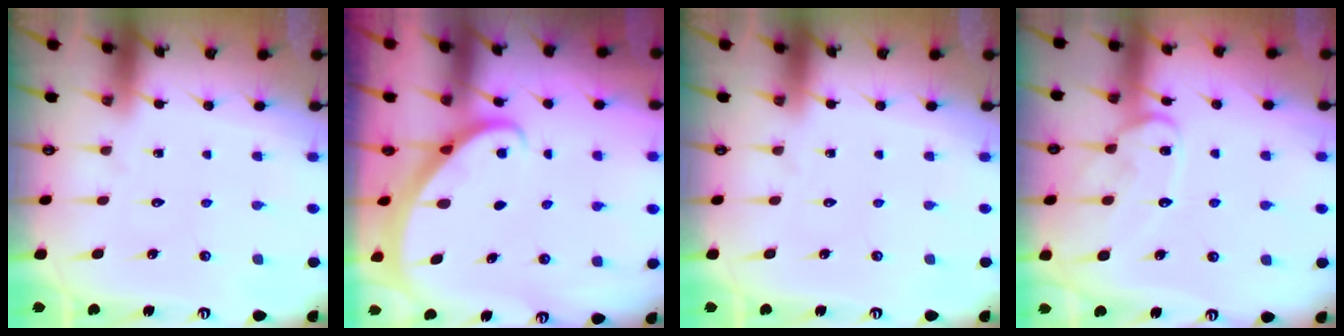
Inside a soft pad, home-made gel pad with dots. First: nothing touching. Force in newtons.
{"total": 1.8, "press": 1.8, "slide": 0.1}
{"total": 0.0}
{"total": 13.5, "press": 13.5, "slide": 1.1}